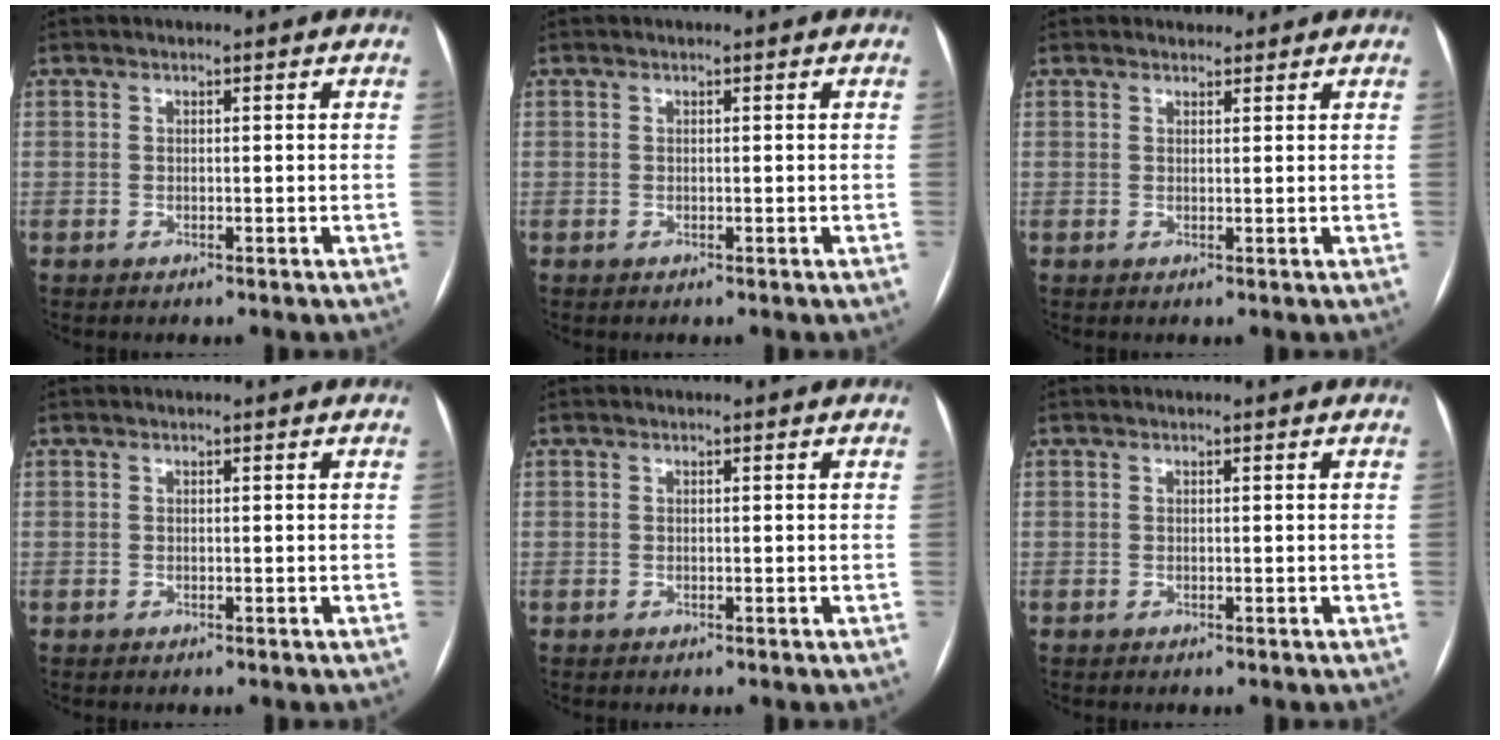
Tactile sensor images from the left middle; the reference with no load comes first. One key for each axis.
{"total": 0.0}
{"total": 1.7, "fx": 1.5, "fy": 0.8, "fz": 0.0, "tx": 0.000, "ty": 0.010, "tz": 0.021}
{"total": 0.0}
{"total": 0.0}
{"total": 0.0}